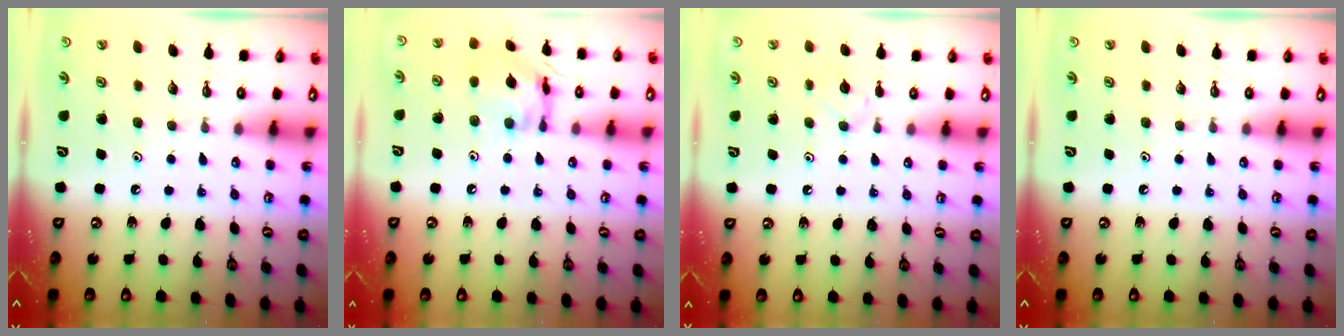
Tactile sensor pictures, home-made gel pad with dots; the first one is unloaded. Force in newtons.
{"total": 13.1, "press": 13.0, "slide": 1.0}
{"total": 2.2, "press": 2.1, "slide": 0.6}
{"total": 0.0}